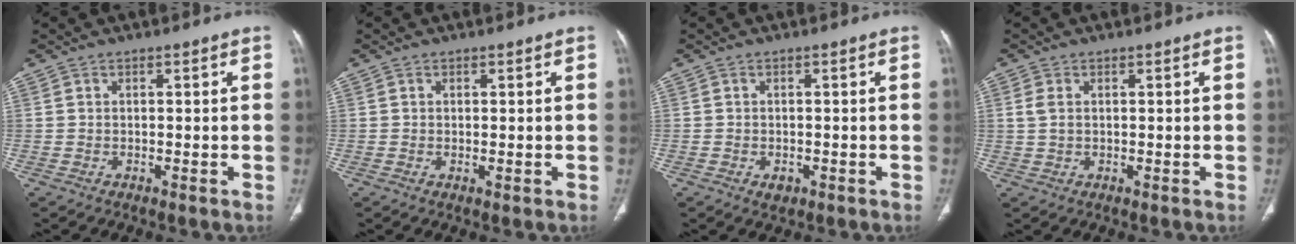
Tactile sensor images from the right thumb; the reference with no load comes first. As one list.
[{"total": 0.6, "force": [0.0, 0.2, 0.5], "torque": [-0.013, -0.005, 0.002]}, {"total": 1.8, "force": [-0.7, 1.2, 1.0], "torque": [-0.010, 0.001, -0.005]}, {"total": 2.1, "force": [0.4, 1.3, 1.6], "torque": [-0.046, 0.002, 0.010]}]